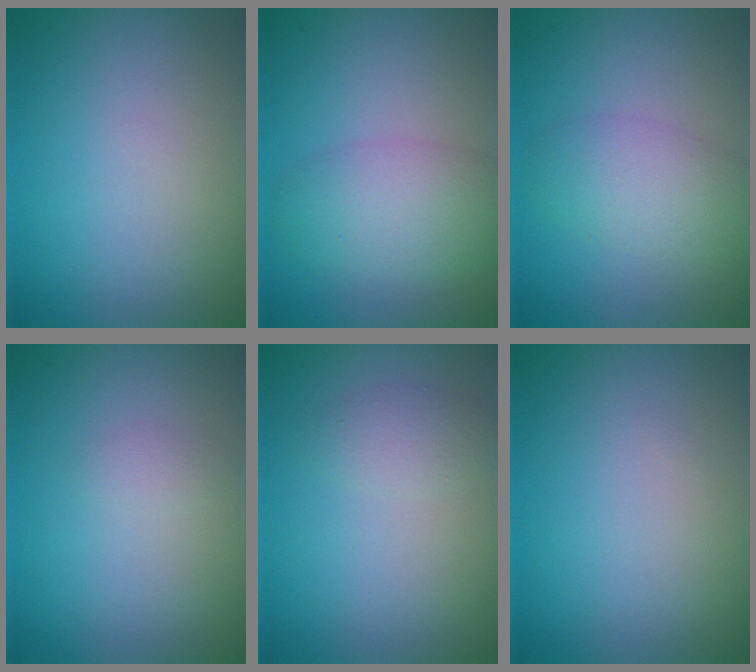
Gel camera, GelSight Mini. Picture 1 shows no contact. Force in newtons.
{"total": 4.5, "press": 4.5, "slide": 0.1}
{"total": 3.8, "press": 3.8, "slide": 0.2}
{"total": 0.8, "press": 0.8, "slide": 0.0}
{"total": 1.6, "press": 1.6, "slide": 0.1}
{"total": 0.0}